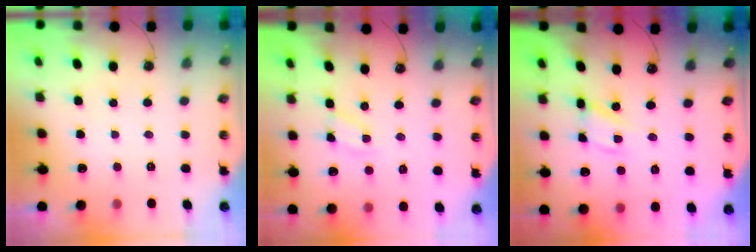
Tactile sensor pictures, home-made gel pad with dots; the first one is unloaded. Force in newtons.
{"total": 3.7, "press": 3.7, "slide": 0.5}
{"total": 6.7, "press": 6.7, "slide": 0.5}